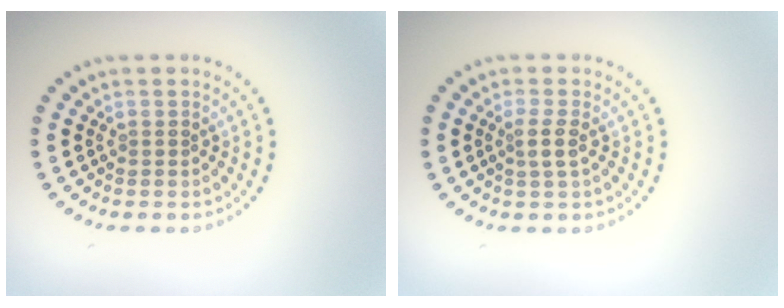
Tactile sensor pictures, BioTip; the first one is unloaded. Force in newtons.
{"total": 1.5, "press": 1.2, "slide": 0.9}